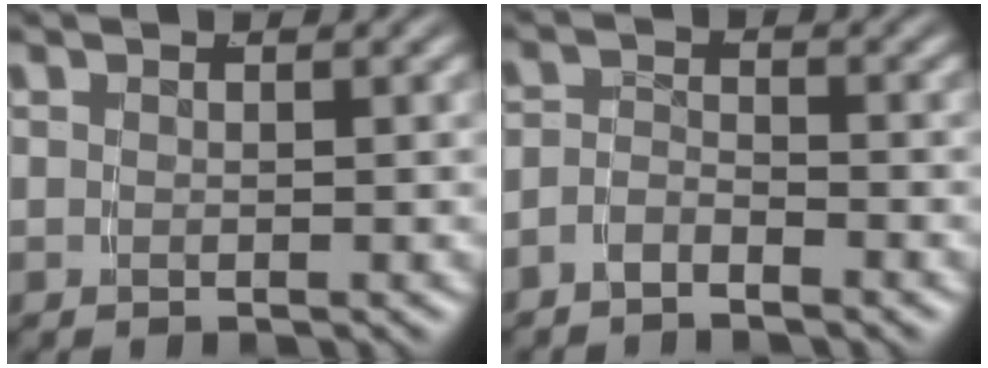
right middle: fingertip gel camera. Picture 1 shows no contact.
{"total": 2.5, "force": [-2.2, 1.1, 0.6], "torque": [-0.011, -0.008, -0.042]}